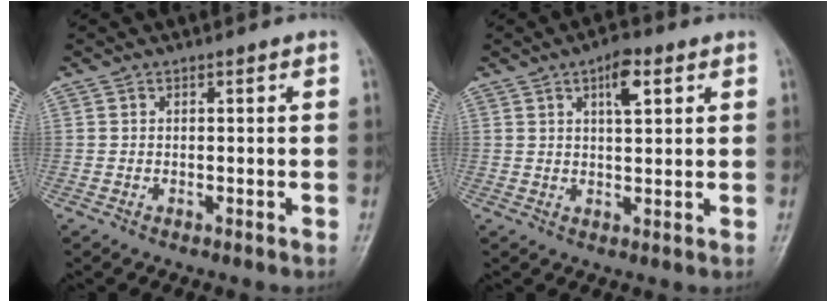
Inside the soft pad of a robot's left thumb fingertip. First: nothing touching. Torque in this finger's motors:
{"motor_torque": [0.79, 0.54, 0.67, -0.15, 0.00]}